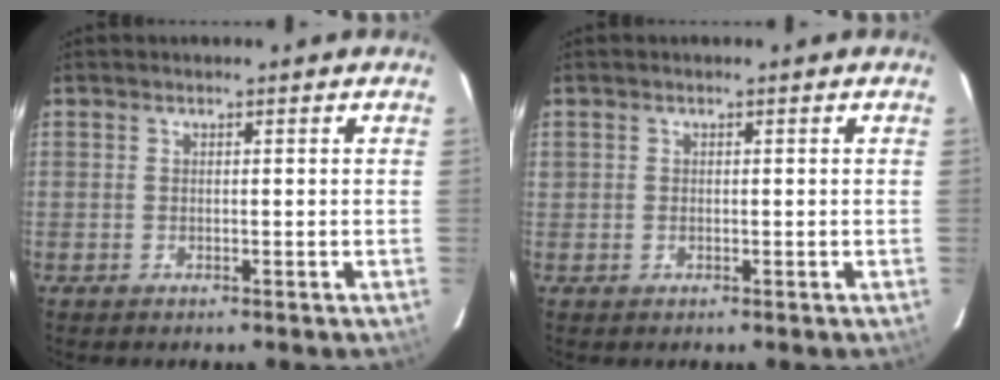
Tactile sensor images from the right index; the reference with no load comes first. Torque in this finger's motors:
{"motor_torque": [-0.11, 0.05, -0.01, 0.00]}